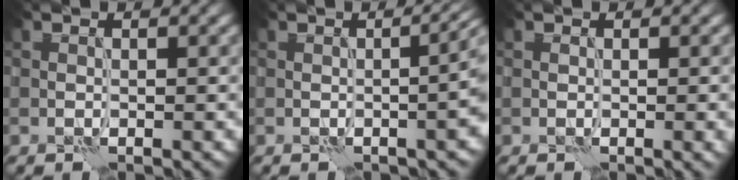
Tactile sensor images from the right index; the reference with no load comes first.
{"total": 6.3, "force": [0.4, 3.1, 5.4], "torque": [-0.019, 0.027, -0.012]}
{"total": 1.3, "force": [0.0, 0.3, 1.2], "torque": [-0.017, -0.002, -0.001]}